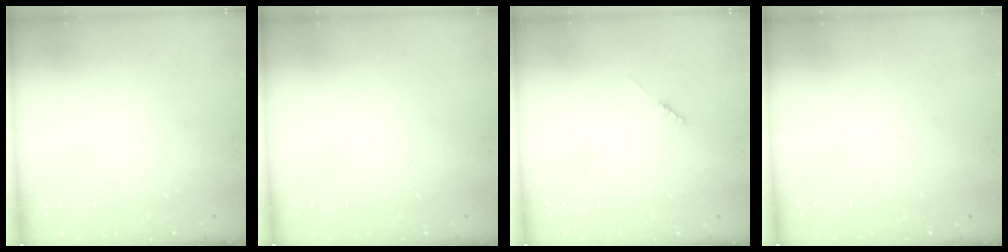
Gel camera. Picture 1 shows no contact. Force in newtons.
{"total": 0.0}
{"total": 1.8, "press": 1.7, "slide": 0.3}
{"total": 0.0}